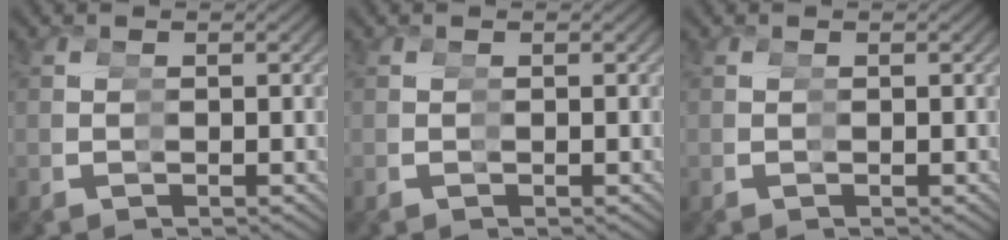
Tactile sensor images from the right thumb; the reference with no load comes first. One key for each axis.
{"total": 0.0}
{"total": 0.0}